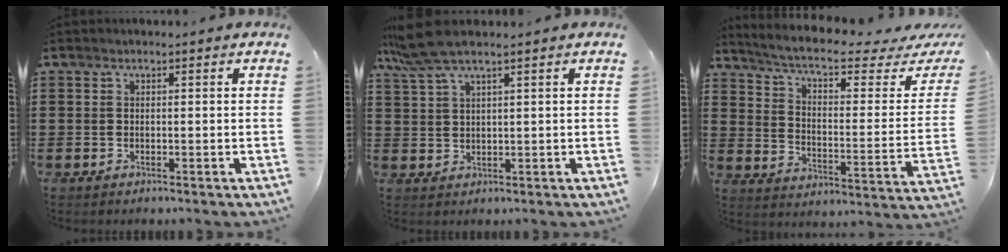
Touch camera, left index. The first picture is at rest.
{"total": 5.5, "force": [3.8, 0.5, 3.9], "torque": [-0.091, -0.002, 0.068]}
{"total": 6.6, "force": [5.1, 0.6, 4.2], "torque": [-0.103, -0.035, 0.083]}